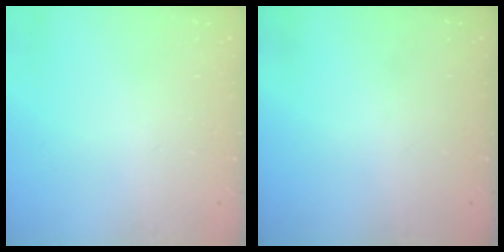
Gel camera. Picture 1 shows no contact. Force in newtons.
{"total": 0.0}